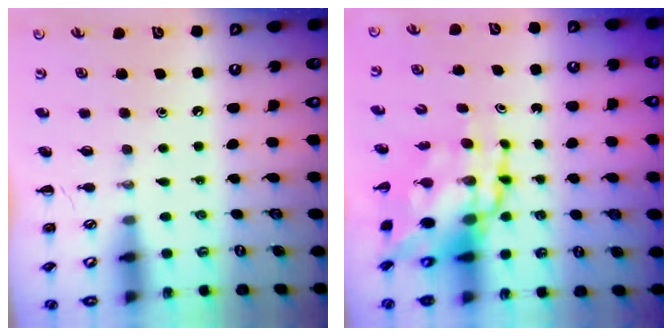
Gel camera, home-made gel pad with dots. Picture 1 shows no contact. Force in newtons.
{"total": 13.6, "press": 13.2, "slide": 3.5}